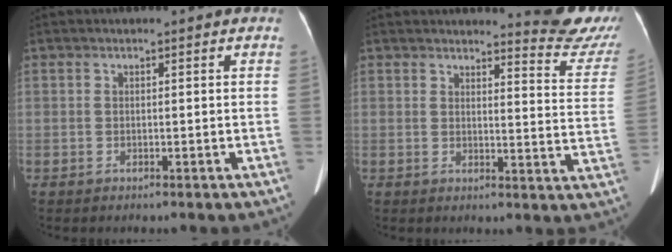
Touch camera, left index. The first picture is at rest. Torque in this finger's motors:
{"motor_torque": [-0.05, -0.45, 0.02, 0.00]}